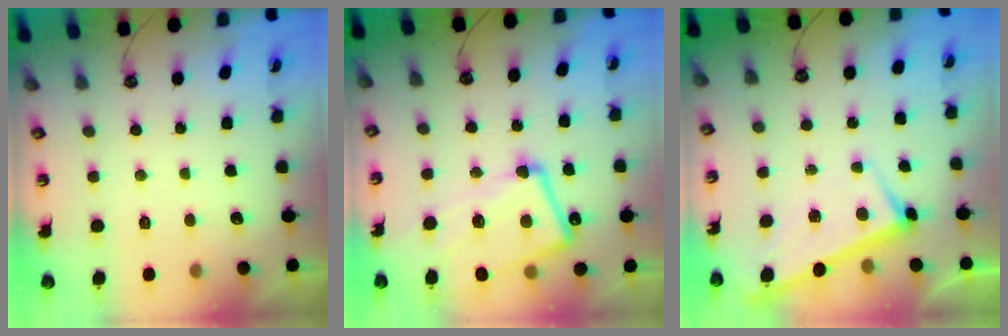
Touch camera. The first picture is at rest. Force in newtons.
{"total": 9.1, "press": 9.0, "slide": 1.2}
{"total": 2.9, "press": 2.9, "slide": 0.1}